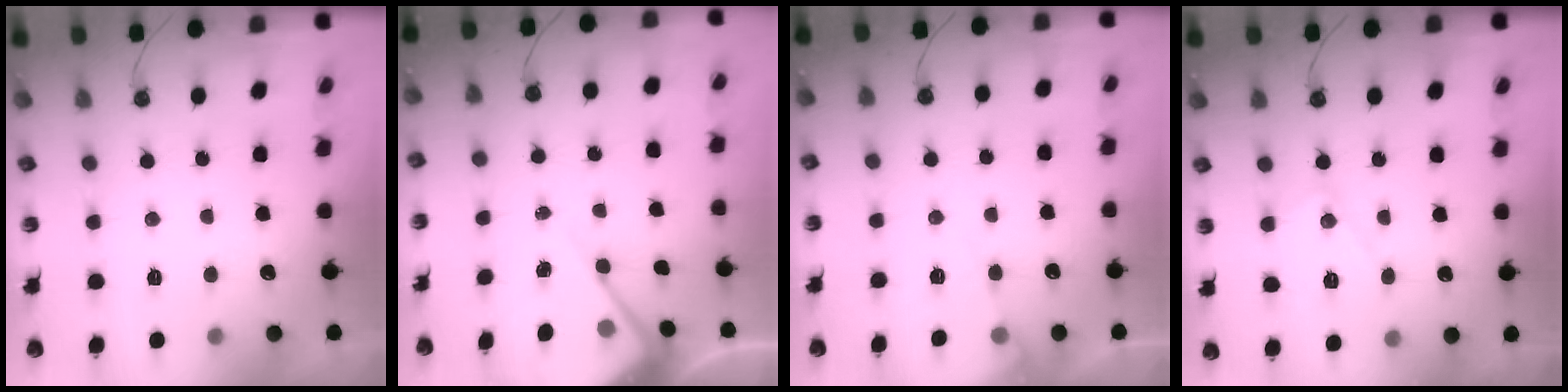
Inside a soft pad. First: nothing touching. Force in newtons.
{"total": 7.8, "press": 7.8, "slide": 0.5}
{"total": 7.3, "press": 7.3, "slide": 0.7}
{"total": 9.5, "press": 9.5, "slide": 0.6}